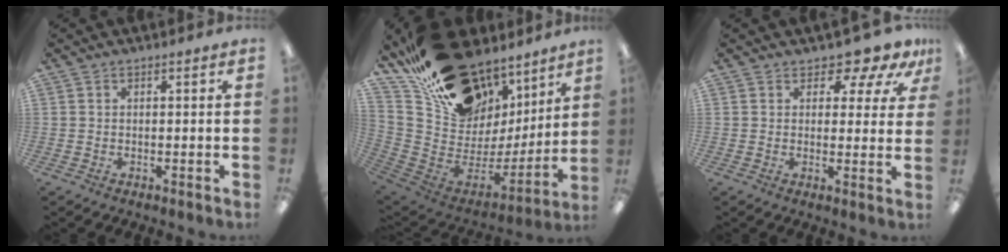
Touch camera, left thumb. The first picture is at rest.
{"total": 24.3, "force": [17.1, 14.0, 10.2], "torque": [-0.165, -0.113, 0.331]}
{"total": 7.6, "force": [6.2, 3.1, 3.1], "torque": [-0.046, -0.043, 0.109]}